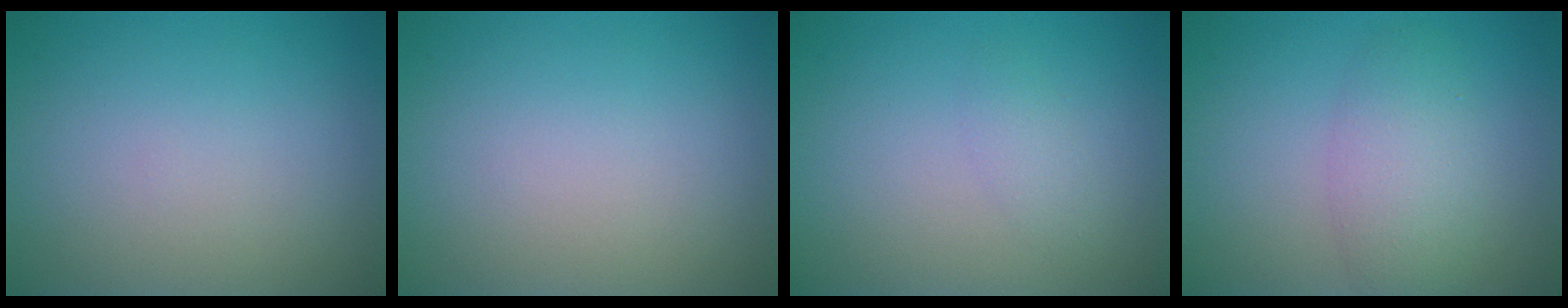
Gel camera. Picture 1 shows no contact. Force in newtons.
{"total": 0.0}
{"total": 1.0, "press": 1.0, "slide": 0.1}
{"total": 3.7, "press": 3.7, "slide": 0.2}